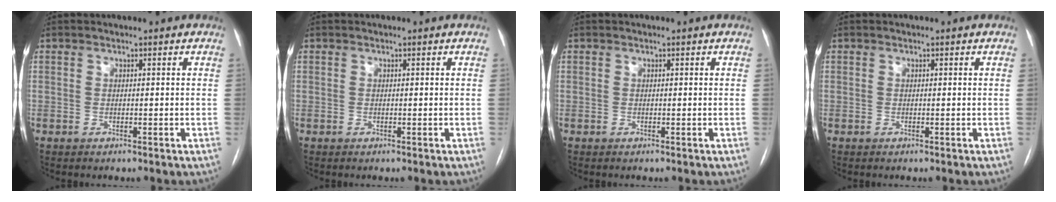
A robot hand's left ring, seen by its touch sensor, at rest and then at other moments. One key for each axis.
{"total": 0.0}
{"total": 0.0}
{"total": 0.0}